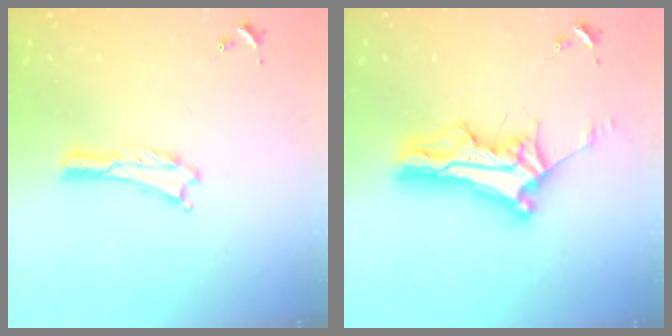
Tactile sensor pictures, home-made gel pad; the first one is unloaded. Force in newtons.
{"total": 10.8, "press": 10.7, "slide": 0.8}